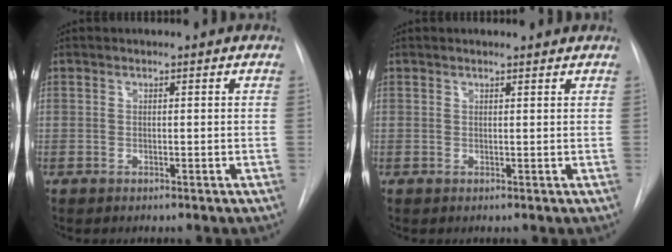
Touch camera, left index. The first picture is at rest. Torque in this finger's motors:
{"motor_torque": [0.88, -1.26, 0.05, 0.00]}